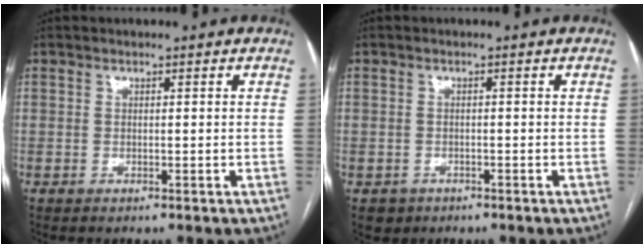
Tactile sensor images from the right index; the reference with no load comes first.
{"total": 2.3, "force": [-1.2, 1.9, 0.2], "torque": [-0.004, 0.005, -0.016]}